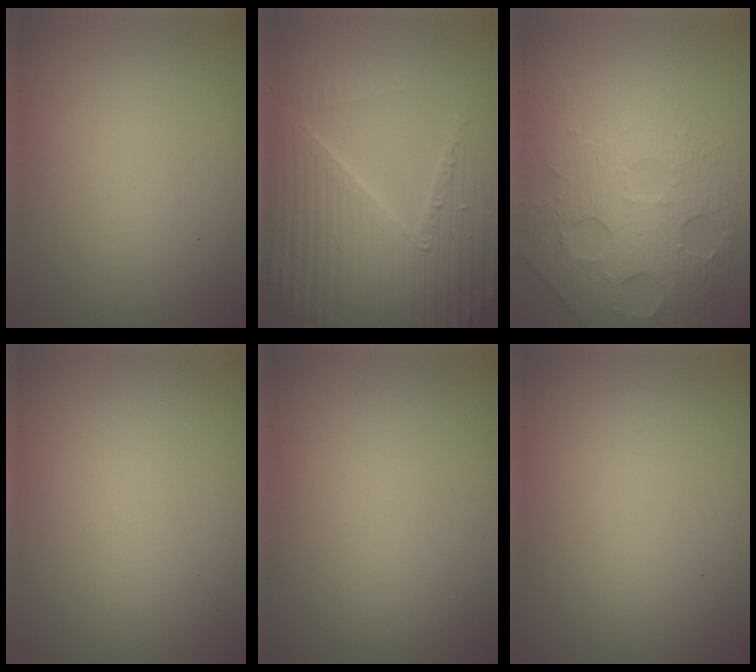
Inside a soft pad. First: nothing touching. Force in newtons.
{"total": 7.1, "press": 6.9, "slide": 1.7}
{"total": 6.9, "press": 4.9, "slide": 4.9}
{"total": 0.0}
{"total": 0.0}
{"total": 0.0}